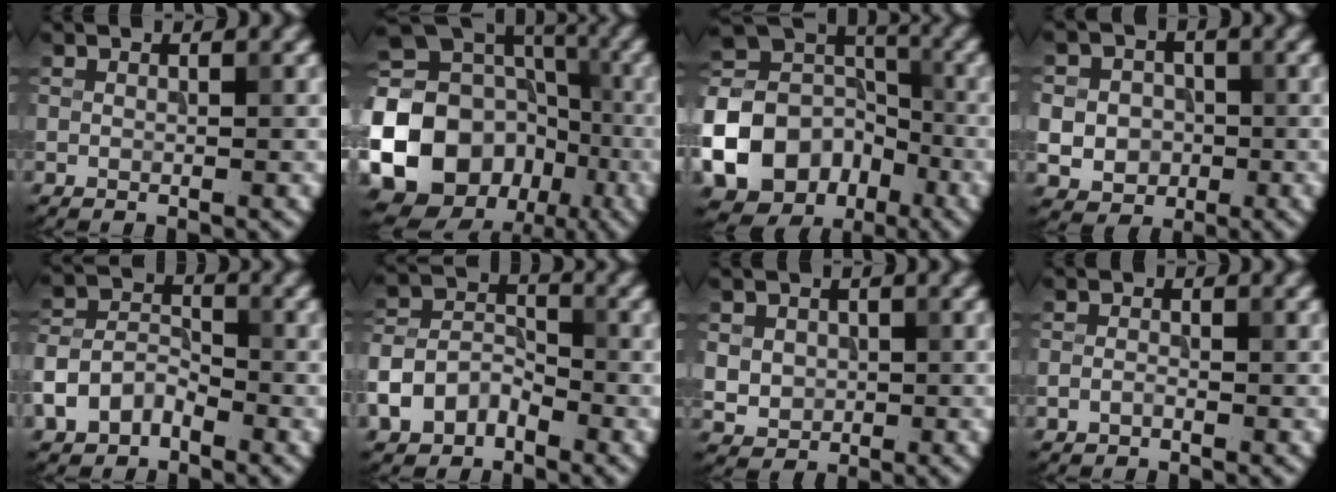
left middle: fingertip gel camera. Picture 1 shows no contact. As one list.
[{"total": 23.2, "force": [-6.8, 20.1, 9.3], "torque": [-0.206, -0.017, -0.143]}, {"total": 13.8, "force": [-5.9, 11.1, 5.7], "torque": [-0.148, -0.016, -0.113]}, {"total": 6.9, "force": [-0.5, 6.4, 2.7], "torque": [-0.057, 0.014, -0.032]}, {"total": 4.3, "force": [-2.4, 2.8, 2.2], "torque": [-0.048, 0.006, -0.055]}, {"total": 4.8, "force": [-2.7, 3.3, 2.2], "torque": [-0.046, 0.002, -0.059]}, {"total": 3.0, "force": [0.3, 2.7, 1.3], "torque": [-0.030, 0.000, 0.009]}, {"total": 0.8, "force": [-0.5, 0.4, 0.4], "torque": [-0.008, 0.001, -0.013]}]